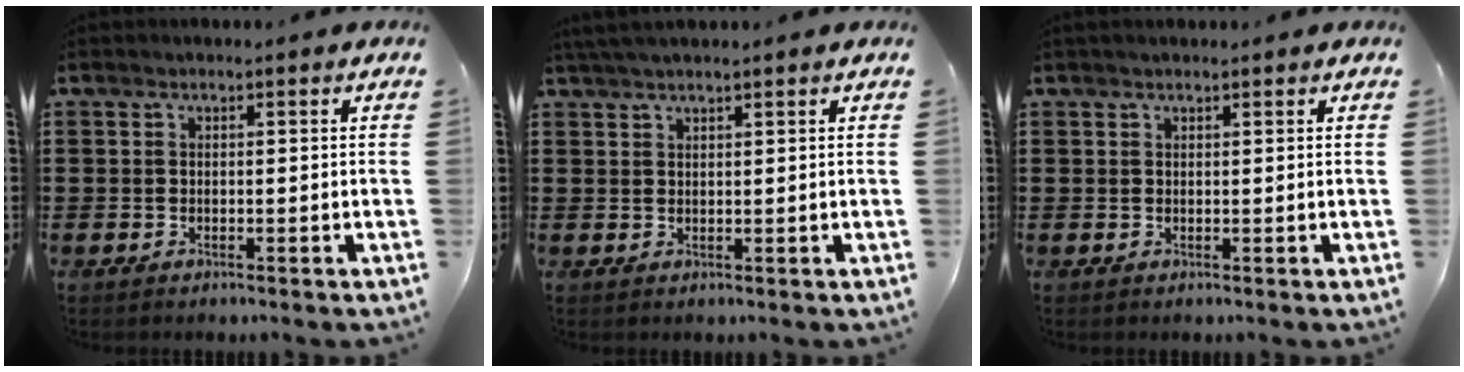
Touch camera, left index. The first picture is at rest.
{"total": 1.8, "force": [1.5, 0.0, 0.9], "torque": [-0.019, 0.001, 0.029]}
{"total": 0.6, "force": [0.5, 0.2, 0.3], "torque": [-0.007, 0.001, 0.011]}